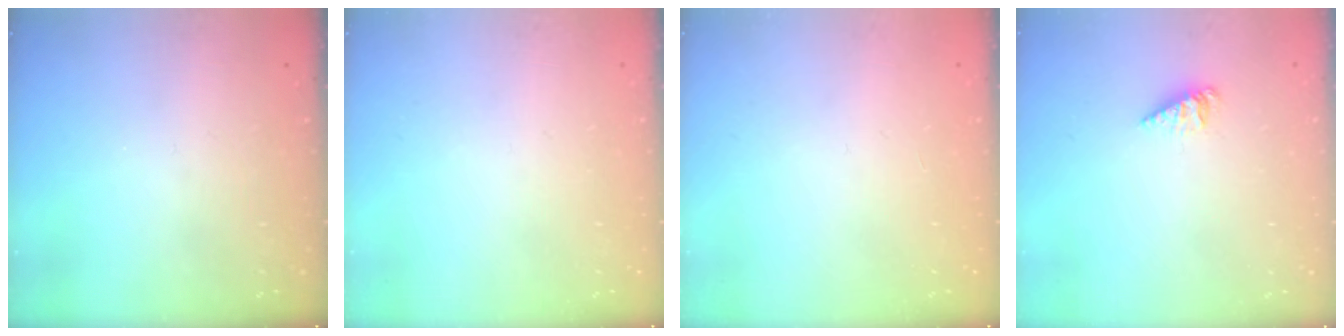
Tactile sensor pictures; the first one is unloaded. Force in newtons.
{"total": 0.0}
{"total": 0.0}
{"total": 2.0, "press": 2.0, "slide": 0.3}